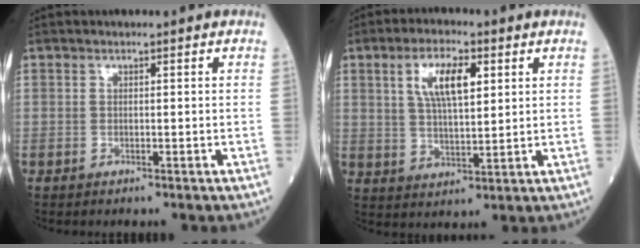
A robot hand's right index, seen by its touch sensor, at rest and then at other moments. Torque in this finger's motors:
{"motor_torque": [0.27, 0.12, 0.24, 0.13]}